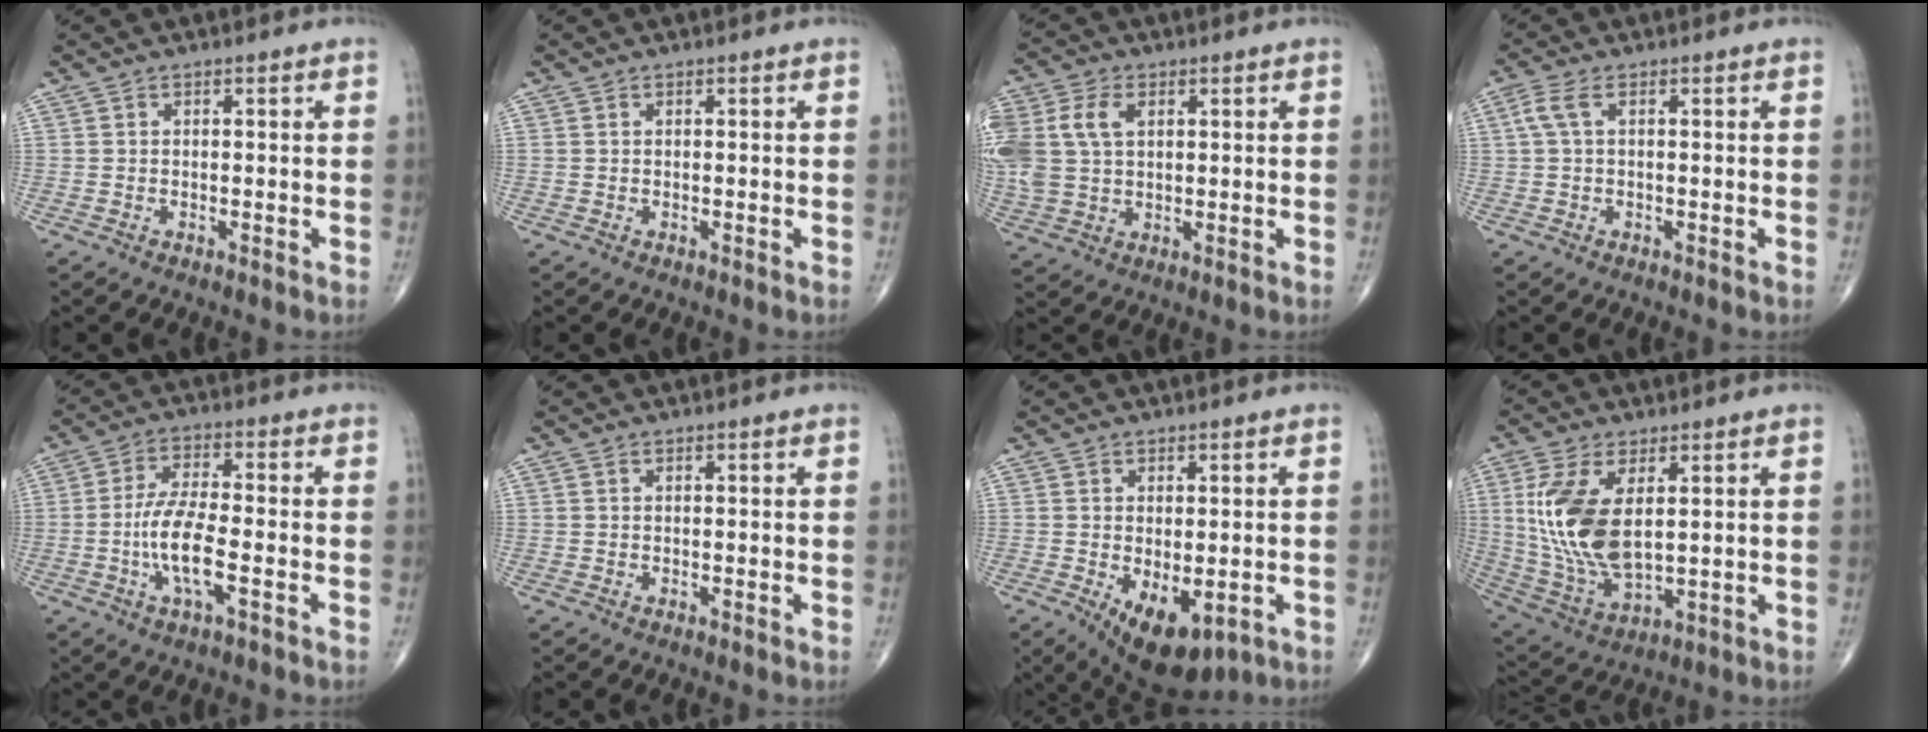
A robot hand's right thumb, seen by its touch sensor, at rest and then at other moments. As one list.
[{"total": 0.0}, {"total": 13.1, "force": [3.0, 9.0, 9.0], "torque": [-0.228, 0.006, 0.061]}, {"total": 3.3, "force": [0.7, 1.4, 2.9], "torque": [-0.082, 0.015, 0.016]}, {"total": 8.7, "force": [-2.3, 2.6, 8.0], "torque": [-0.163, 0.007, -0.043]}, {"total": 0.0}, {"total": 10.2, "force": [-3.7, 5.3, 7.9], "torque": [-0.107, -0.009, -0.039]}, {"total": 15.4, "force": [2.8, 7.7, 13.0], "torque": [-0.269, -0.018, 0.069]}]